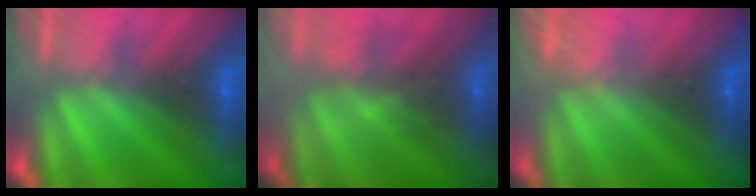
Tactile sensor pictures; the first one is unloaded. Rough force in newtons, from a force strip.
{"total": 2.9}
{"total": 1.8}